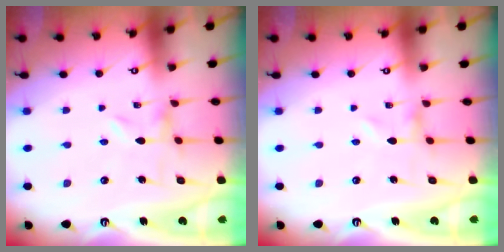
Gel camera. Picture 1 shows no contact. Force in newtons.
{"total": 0.0}